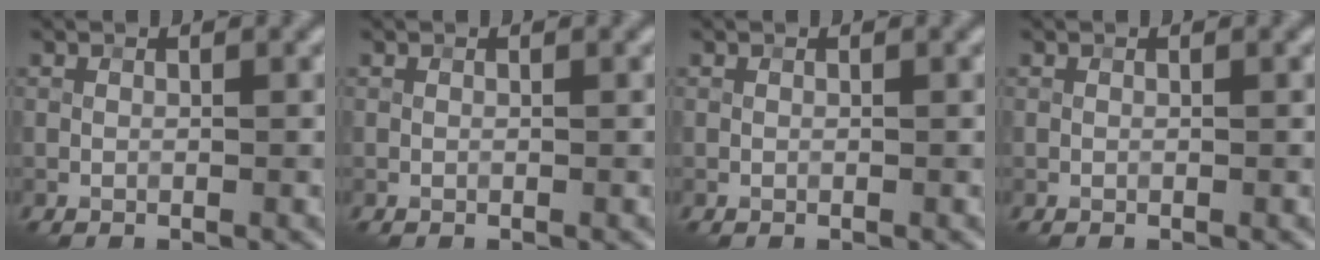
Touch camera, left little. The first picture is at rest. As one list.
[{"total": 0.0}, {"total": 0.0}, {"total": 0.0}]